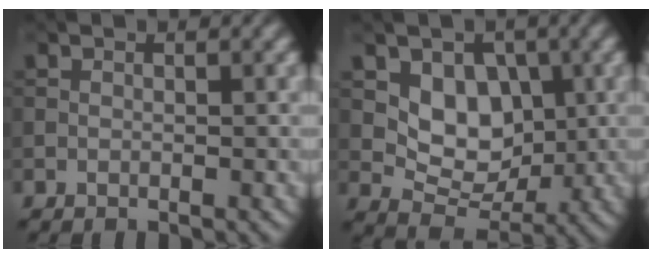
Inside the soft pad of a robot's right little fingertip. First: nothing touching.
{"total": 5.0, "force": [0.5, 3.7, 3.2], "torque": [-0.048, -0.012, 0.006]}